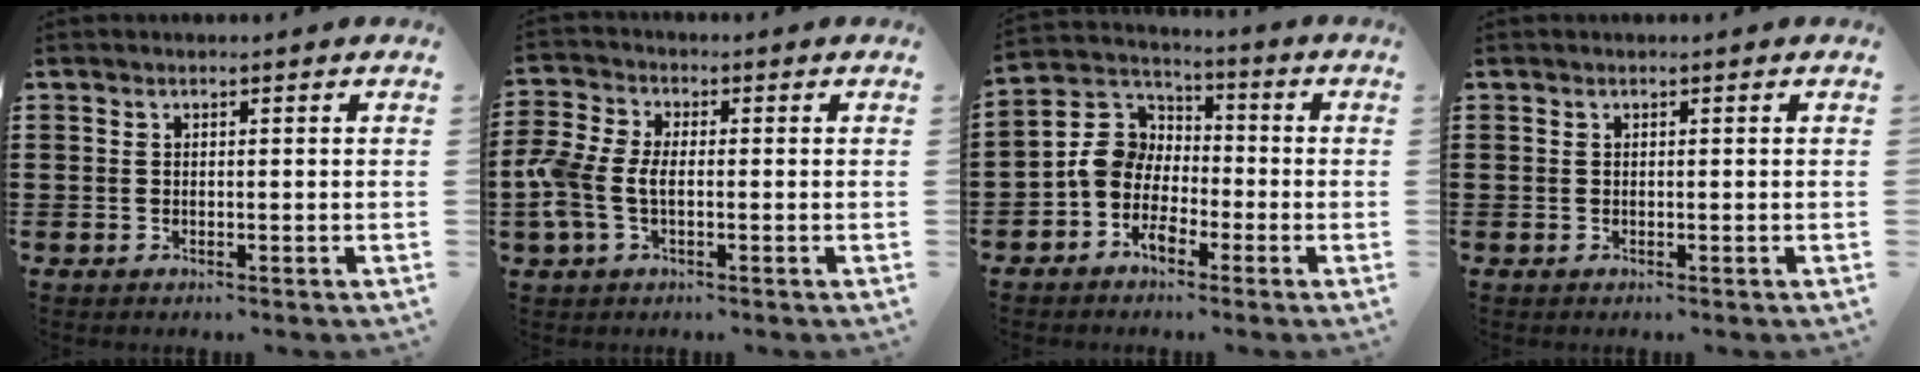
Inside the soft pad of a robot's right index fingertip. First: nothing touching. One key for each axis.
{"total": 5.5, "fx": -1.2, "fy": 3.4, "fz": 4.2, "tx": -0.119, "ty": -0.005, "tz": -0.033}
{"total": 6.6, "fx": -1.7, "fy": 5.7, "fz": 2.8, "tx": -0.099, "ty": 0.003, "tz": -0.042}
{"total": 0.0}